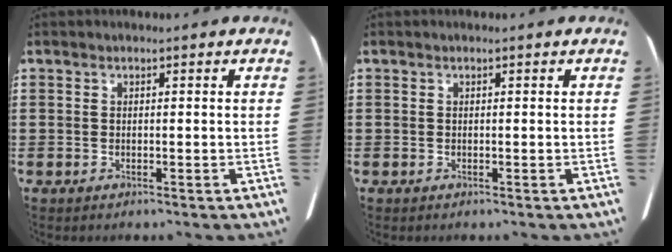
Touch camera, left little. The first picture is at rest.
{"total": 0.0}